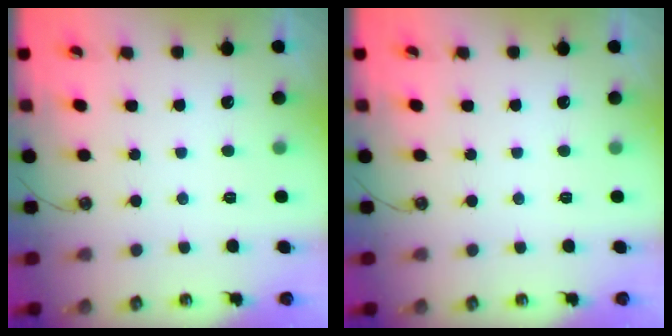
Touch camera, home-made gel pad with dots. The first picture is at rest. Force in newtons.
{"total": 0.0}